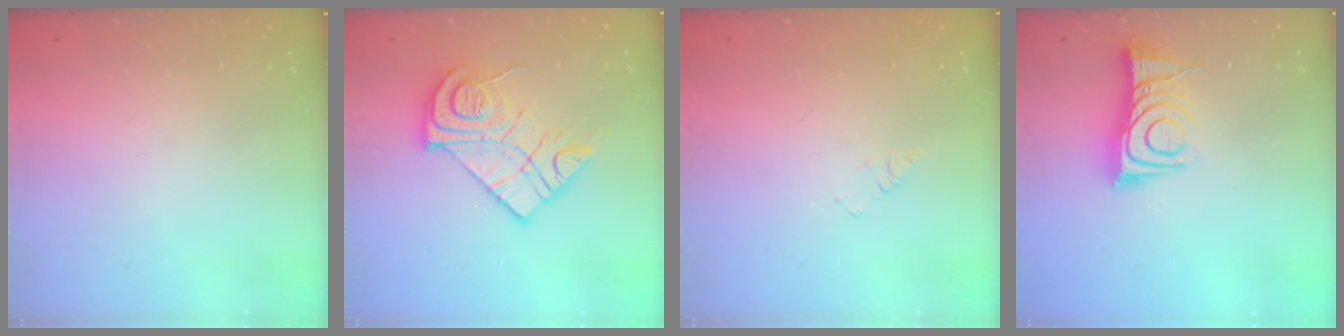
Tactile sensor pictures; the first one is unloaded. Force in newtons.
{"total": 15.5, "press": 15.4, "slide": 1.2}
{"total": 4.1, "press": 4.1, "slide": 0.7}
{"total": 11.6, "press": 11.6, "slide": 0.3}